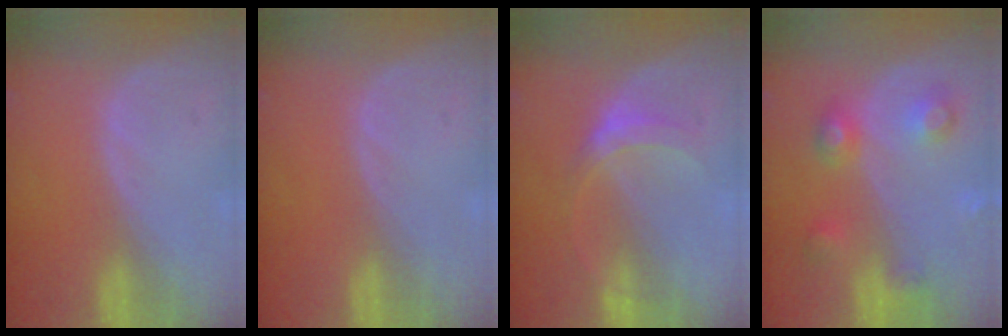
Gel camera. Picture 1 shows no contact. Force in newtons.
{"total": 0.0}
{"total": 4.5, "press": 4.1, "slide": 1.8}
{"total": 5.7, "press": 5.7, "slide": 0.2}